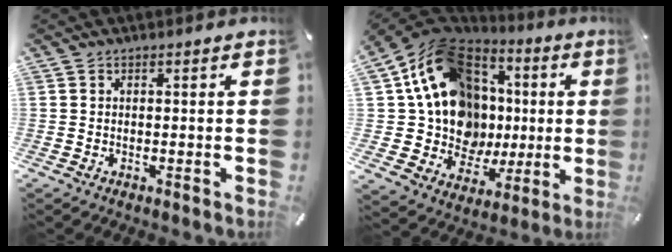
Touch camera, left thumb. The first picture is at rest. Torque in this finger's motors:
{"motor_torque": [1.85, 3.00, 2.52, -0.13, 0.30]}